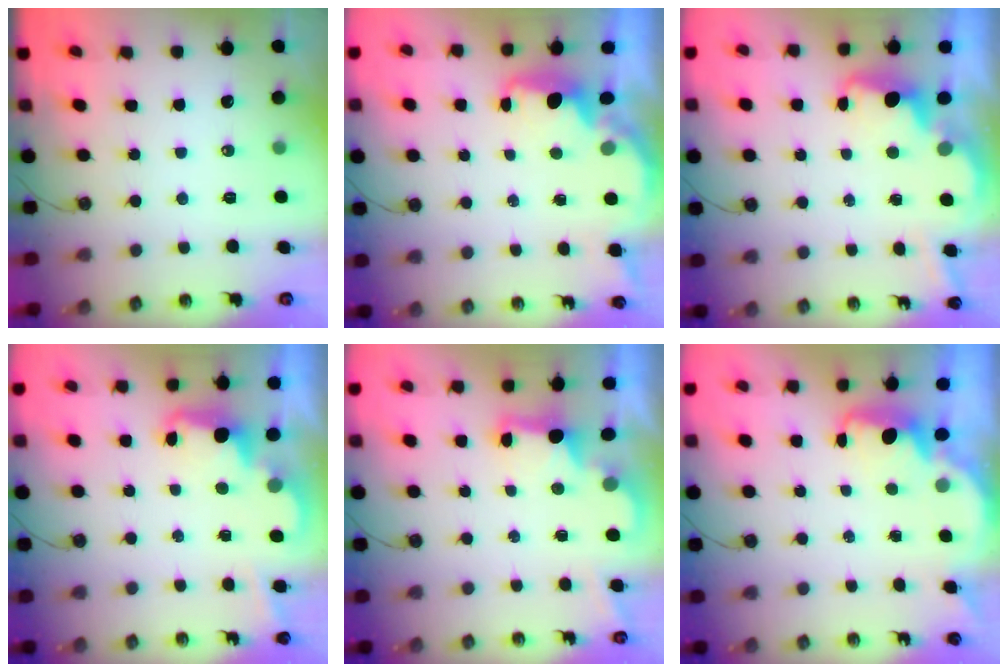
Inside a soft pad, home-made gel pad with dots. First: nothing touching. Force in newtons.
{"total": 2.1, "press": 2.0, "slide": 0.8}
{"total": 3.7, "press": 3.7, "slide": 0.7}
{"total": 2.4, "press": 2.3, "slide": 0.5}
{"total": 2.0, "press": 2.0, "slide": 0.5}
{"total": 2.2, "press": 2.1, "slide": 0.6}